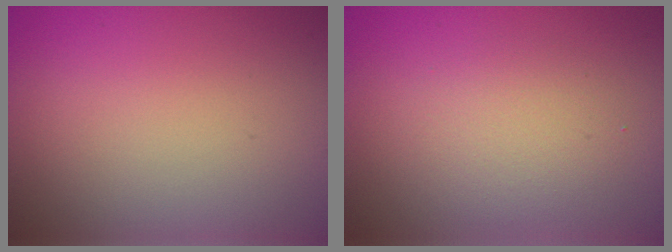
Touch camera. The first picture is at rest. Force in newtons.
{"total": 2.7, "press": 2.7, "slide": 0.2}